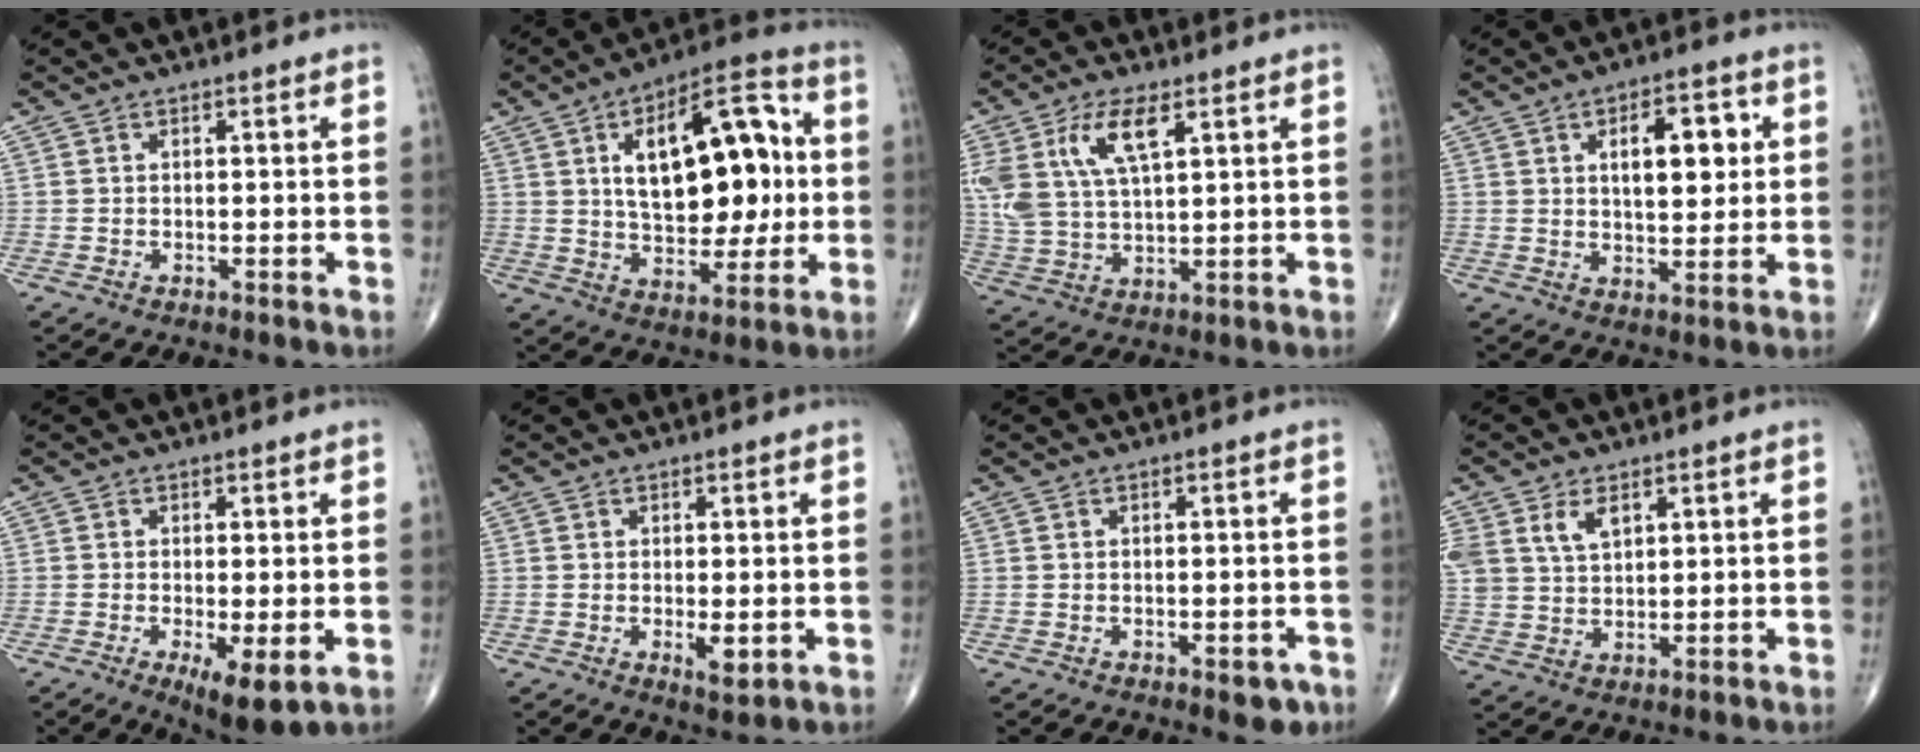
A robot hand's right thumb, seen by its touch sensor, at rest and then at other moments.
{"total": 21.7, "force": [3.3, 11.2, 18.3], "torque": [-0.246, 0.013, 0.051]}
{"total": 12.8, "force": [5.5, 5.6, 10.2], "torque": [-0.216, -0.008, 0.111]}
{"total": 10.3, "force": [2.8, 5.0, 8.6], "torque": [-0.096, -0.006, 0.043]}
{"total": 7.1, "force": [-2.1, 2.1, 6.4], "torque": [-0.106, -0.021, -0.030]}
{"total": 3.1, "force": [-0.5, 1.1, 2.8], "torque": [-0.045, -0.009, -0.007]}
{"total": 3.3, "force": [-1.6, 1.6, 2.3], "torque": [-0.016, 0.003, -0.017]}
{"total": 8.8, "force": [3.9, 5.7, 5.5], "torque": [-0.113, -0.005, 0.085]}